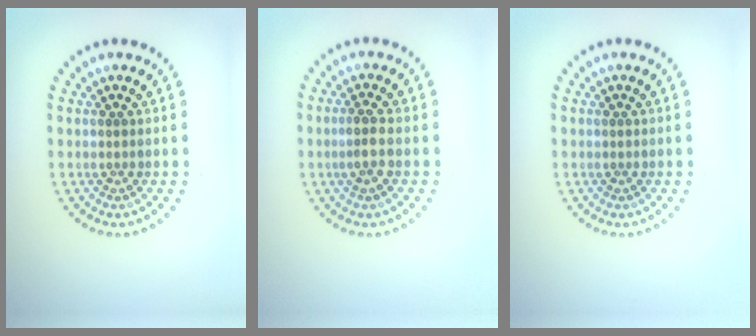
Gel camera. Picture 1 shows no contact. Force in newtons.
{"total": 1.7, "press": 1.5, "slide": 0.8}
{"total": 0.0}